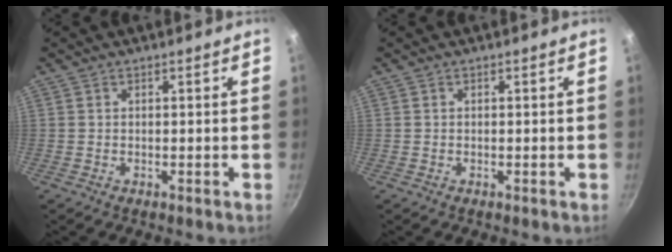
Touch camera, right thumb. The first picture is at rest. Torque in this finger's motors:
{"motor_torque": [-0.09, 0.15, 0.07, 0.02, 0.04]}